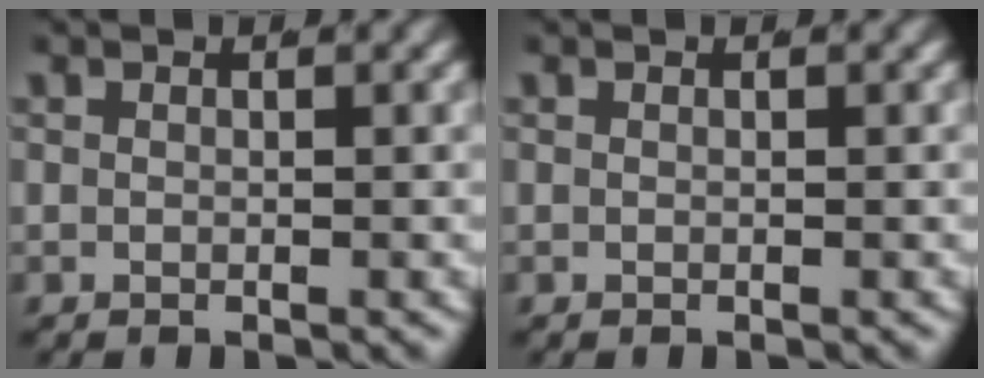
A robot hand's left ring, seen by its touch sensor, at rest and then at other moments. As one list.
[{"total": 0.0}]